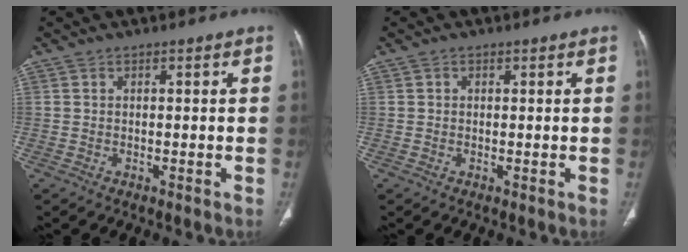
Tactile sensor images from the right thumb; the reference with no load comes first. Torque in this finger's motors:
{"motor_torque": [-0.08, -0.62, -0.44, 0.10, -0.01]}